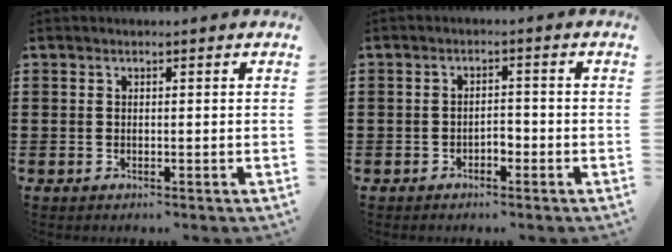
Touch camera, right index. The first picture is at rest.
{"total": 2.1, "force": [-1.1, 1.0, 1.4], "torque": [-0.029, 0.004, -0.024]}